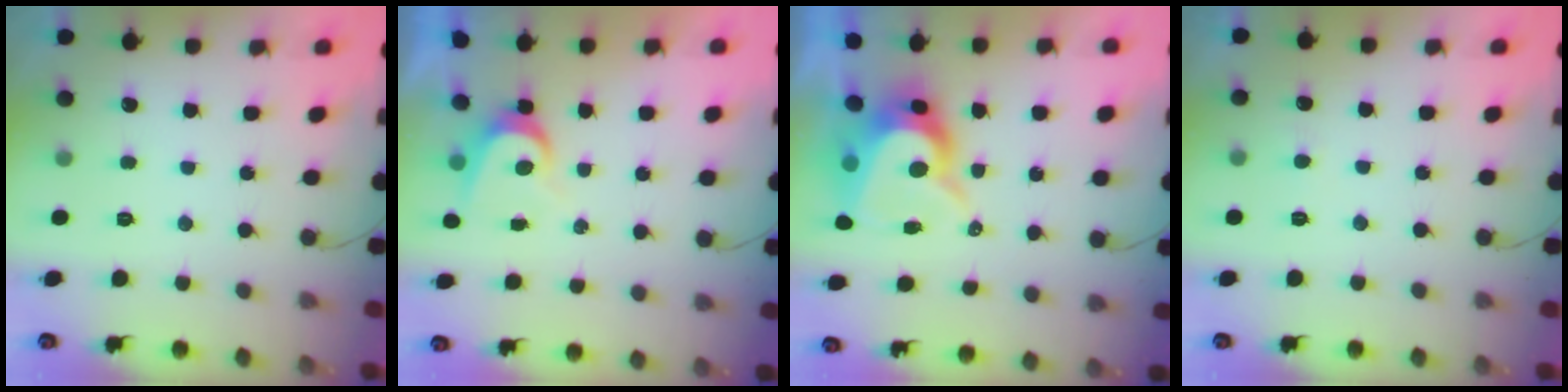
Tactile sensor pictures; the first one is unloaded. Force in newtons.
{"total": 4.8, "press": 4.8, "slide": 0.4}
{"total": 11.3, "press": 11.2, "slide": 0.9}
{"total": 3.6, "press": 3.6, "slide": 0.4}